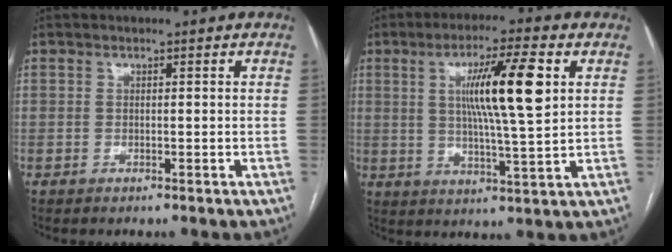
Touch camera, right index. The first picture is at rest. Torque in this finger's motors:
{"motor_torque": [1.66, 0.48, 0.39, 0.17]}